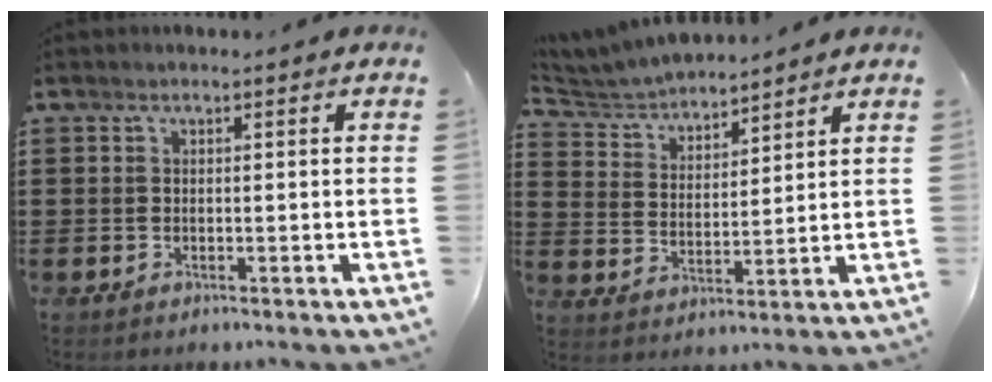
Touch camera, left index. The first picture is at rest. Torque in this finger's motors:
{"motor_torque": [-0.15, 0.32, 0.14, 0.08]}